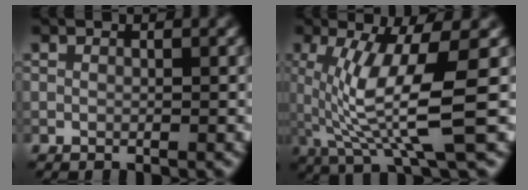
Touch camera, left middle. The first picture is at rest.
{"total": 8.1, "force": [0.4, 1.8, 7.9], "torque": [-0.150, -0.006, 0.014]}